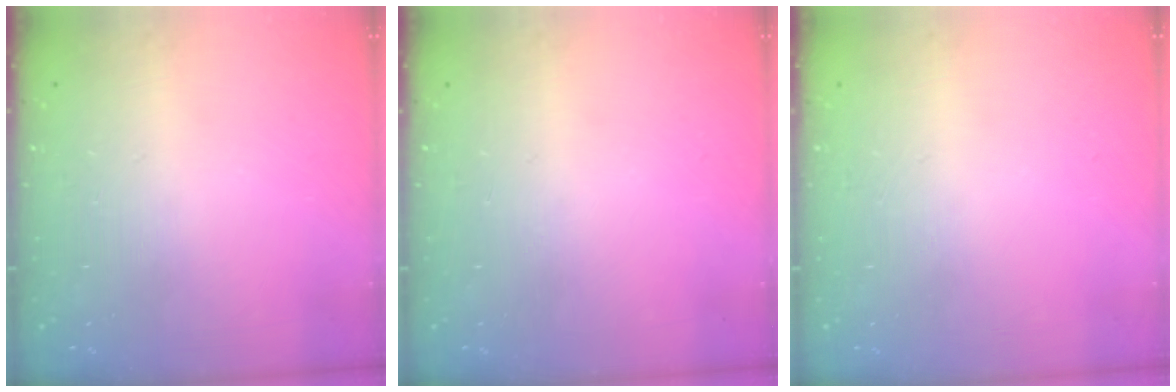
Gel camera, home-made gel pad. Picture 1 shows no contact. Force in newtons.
{"total": 0.0}
{"total": 0.0}